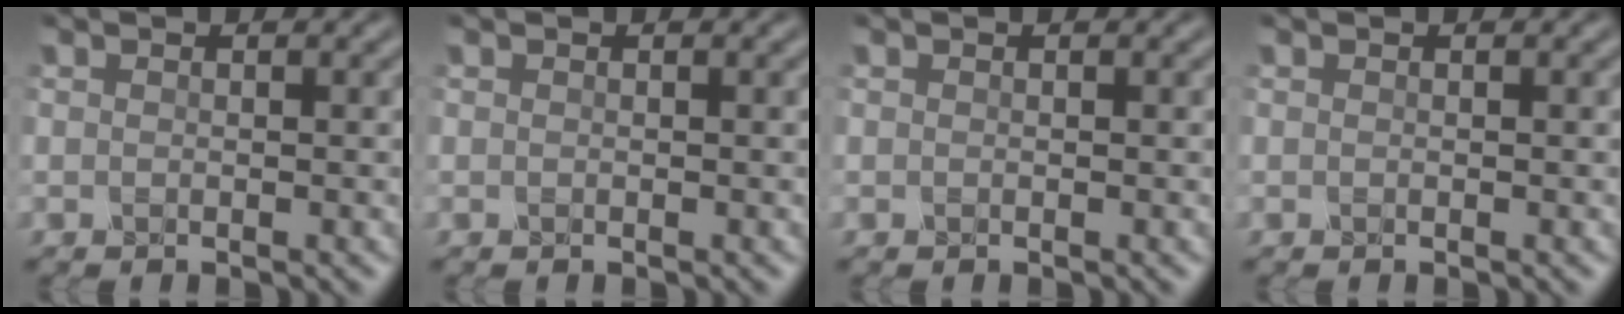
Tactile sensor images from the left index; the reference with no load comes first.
{"total": 0.0}
{"total": 0.0}
{"total": 0.0}